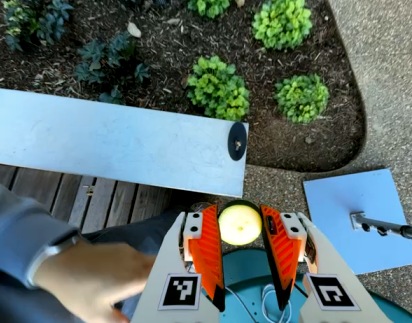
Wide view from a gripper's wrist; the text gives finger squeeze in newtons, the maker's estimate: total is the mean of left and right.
{"total": 10.2, "left": 11.1, "right": 9.3}